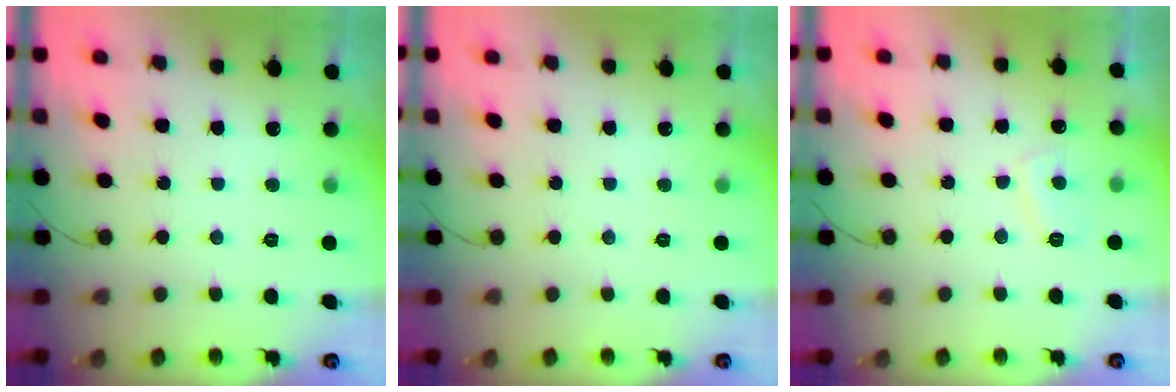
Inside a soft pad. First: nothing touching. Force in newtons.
{"total": 0.0}
{"total": 3.6, "press": 3.5, "slide": 0.6}